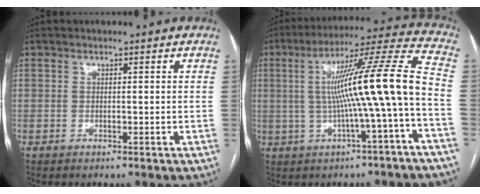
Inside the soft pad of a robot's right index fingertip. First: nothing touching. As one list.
[{"total": 14.2, "force": [-1.7, -0.8, 14.1], "torque": [-0.224, 0.025, -0.029]}]